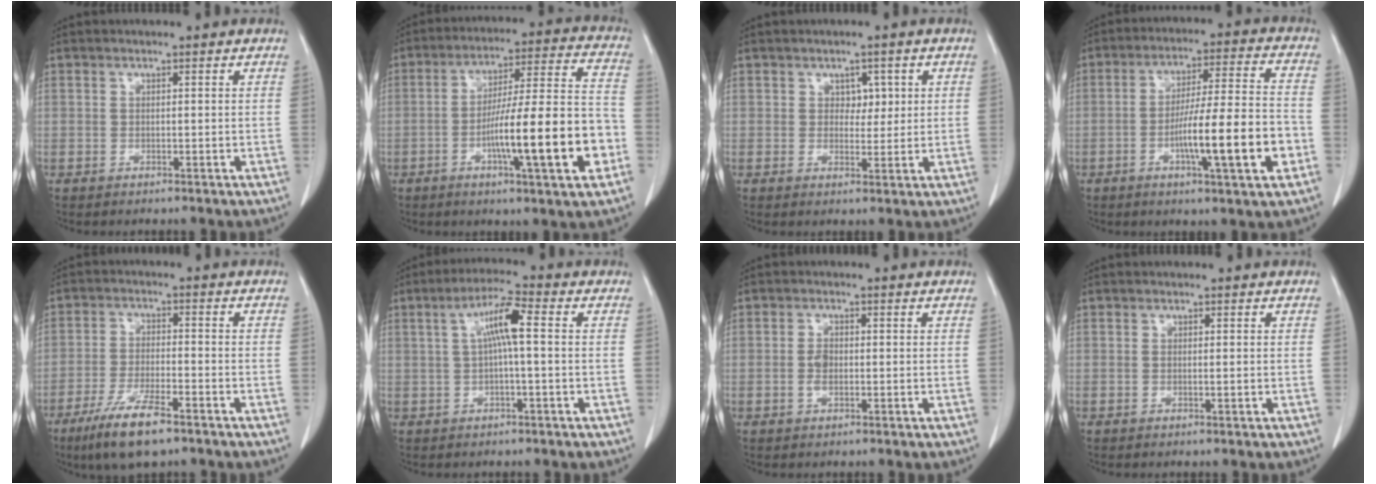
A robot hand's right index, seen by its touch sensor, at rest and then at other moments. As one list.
[{"total": 17.6, "force": [-5.5, 1.2, 16.6], "torque": [-0.259, 0.010, -0.082]}, {"total": 2.9, "force": [0.9, 1.9, 2.0], "torque": [-0.020, 0.001, 0.014]}, {"total": 14.2, "force": [-4.4, 0.7, 13.5], "torque": [-0.221, 0.002, -0.071]}, {"total": 9.3, "force": [-6.2, 1.6, 6.7], "torque": [-0.131, -0.019, -0.108]}, {"total": 6.0, "force": [0.8, 0.4, 6.0], "torque": [-0.112, 0.017, 0.013]}, {"total": 2.1, "force": [-0.4, 1.1, 1.8], "torque": [-0.038, 0.002, -0.007]}, {"total": 0.7, "force": [-0.1, 0.1, 0.6], "torque": [-0.013, -0.002, -0.001]}]